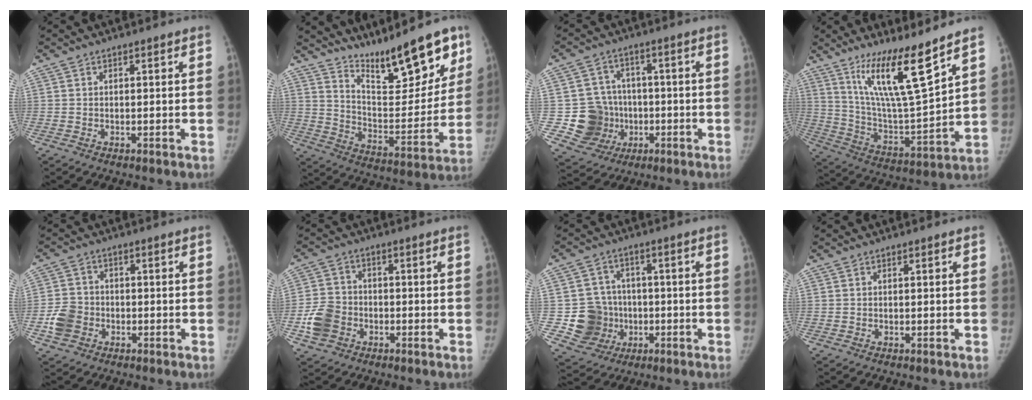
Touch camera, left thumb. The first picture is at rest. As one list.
[{"total": 19.4, "force": [14.3, 5.6, 11.8], "torque": [-0.127, -0.098, 0.234]}, {"total": 10.7, "force": [-1.6, 10.3, 2.3], "torque": [-0.004, 0.018, -0.016]}, {"total": 16.5, "force": [11.1, 1.8, 12.1], "torque": [-0.198, -0.080, 0.211]}, {"total": 6.0, "force": [-2.1, 5.1, 2.5], "torque": [-0.038, 0.016, -0.041]}, {"total": 7.6, "force": [-2.7, 6.2, 3.3], "torque": [-0.056, 0.017, -0.052]}, {"total": 9.9, "force": [-1.5, 9.6, 2.1], "torque": [-0.002, 0.016, -0.016]}, {"total": 0.0}]